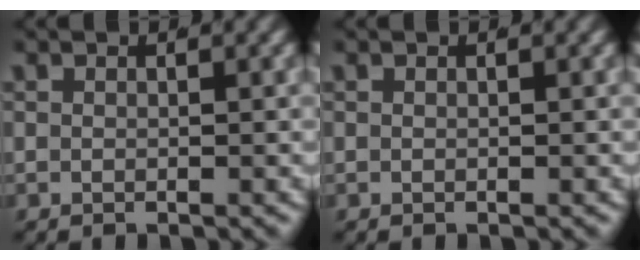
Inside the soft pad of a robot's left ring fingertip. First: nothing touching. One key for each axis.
{"total": 0.0}